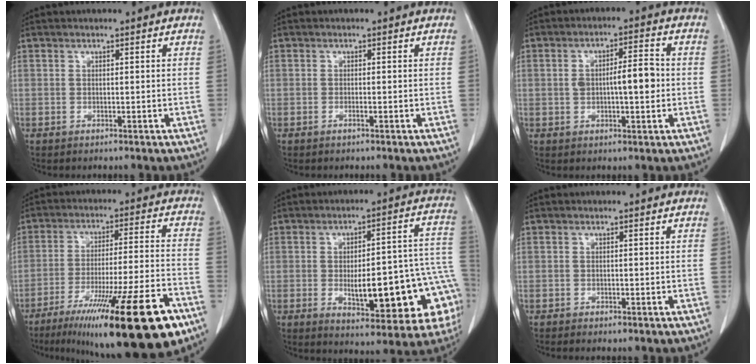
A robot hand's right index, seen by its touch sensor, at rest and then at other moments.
{"total": 0.6, "force": [-0.3, 0.0, 0.5], "torque": [-0.010, 0.001, -0.005]}
{"total": 6.9, "force": [-0.2, 1.8, 6.7], "torque": [-0.117, 0.013, -0.002]}
{"total": 23.1, "force": [-14.3, 1.1, 18.1], "torque": [-0.232, -0.036, -0.228]}
{"total": 20.3, "force": [-5.0, 5.7, 18.9], "torque": [-0.165, 0.037, -0.042]}
{"total": 0.8, "force": [-0.7, 0.3, 0.4], "torque": [-0.007, -0.002, -0.008]}